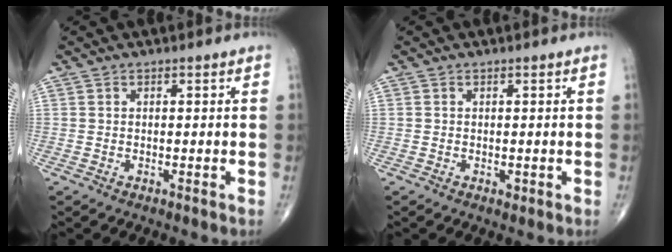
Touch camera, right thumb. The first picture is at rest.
{"total": 1.1, "force": [-0.4, 0.8, 0.7], "torque": [-0.007, -0.001, -0.006]}